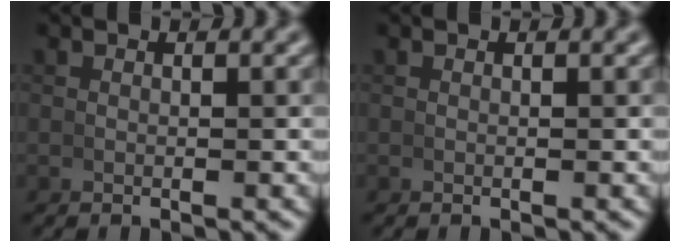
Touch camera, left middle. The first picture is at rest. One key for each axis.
{"total": 0.0}